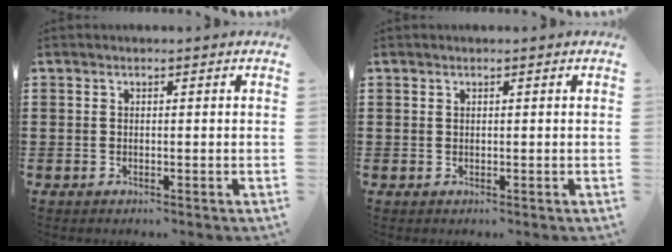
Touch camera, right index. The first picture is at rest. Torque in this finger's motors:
{"motor_torque": [0.80, 0.87, 0.07, 0.01]}